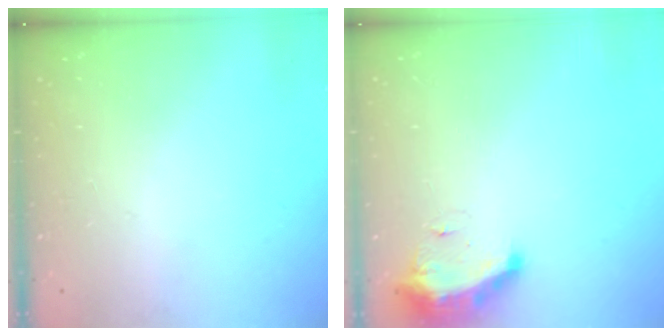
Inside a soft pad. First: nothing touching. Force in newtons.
{"total": 9.0, "press": 9.0, "slide": 0.9}